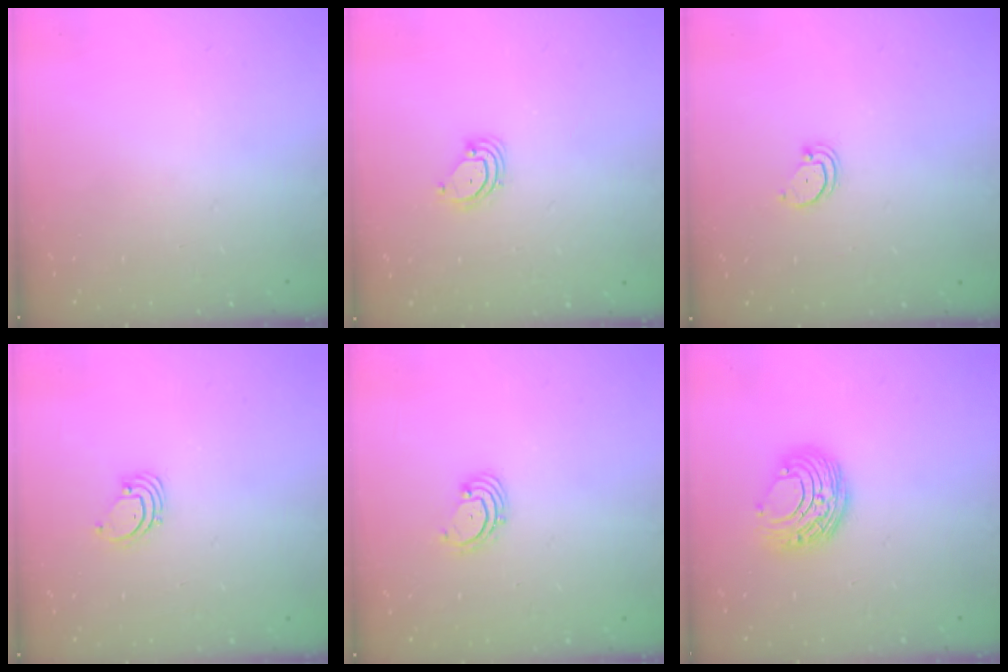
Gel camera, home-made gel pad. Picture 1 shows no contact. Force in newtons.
{"total": 3.8, "press": 3.8, "slide": 0.2}
{"total": 1.5, "press": 1.5, "slide": 0.2}
{"total": 1.6, "press": 1.6, "slide": 0.1}
{"total": 1.8, "press": 1.7, "slide": 0.6}
{"total": 8.9, "press": 8.9, "slide": 0.3}